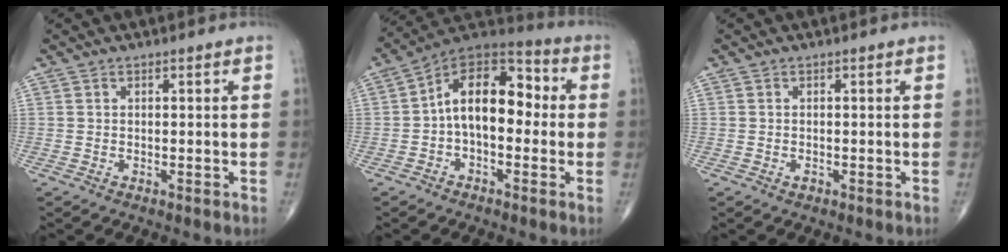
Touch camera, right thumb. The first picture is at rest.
{"total": 14.1, "force": [-0.2, 8.3, 11.4], "torque": [-0.149, 0.048, -0.019]}
{"total": 0.8, "force": [-0.3, 0.5, 0.5], "torque": [-0.007, 0.001, -0.005]}